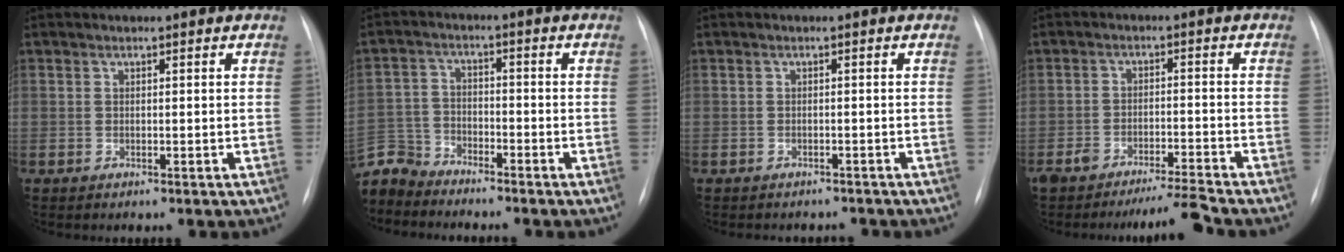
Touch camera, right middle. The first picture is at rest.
{"total": 7.8, "force": [-7.5, 2.1, -0.2], "torque": [-0.005, 0.005, -0.153]}
{"total": 3.9, "force": [-3.6, 1.6, 0.4], "torque": [0.000, 0.004, -0.040]}
{"total": 5.4, "force": [-5.0, -0.7, 2.0], "torque": [-0.033, -0.008, -0.087]}